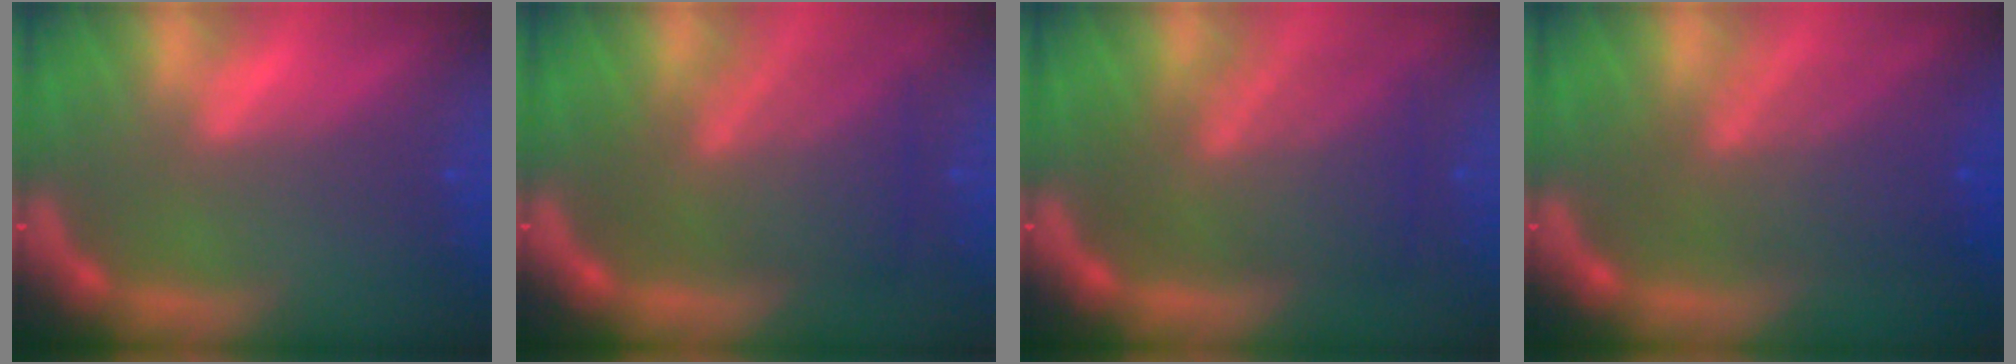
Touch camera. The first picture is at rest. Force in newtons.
{"total": 7.6}
{"total": 8.1}
{"total": 7.0}